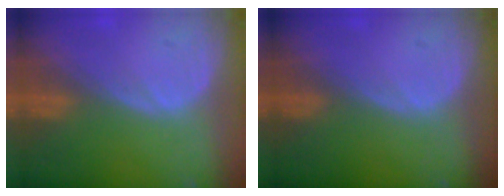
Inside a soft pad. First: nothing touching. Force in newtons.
{"total": 0.0}